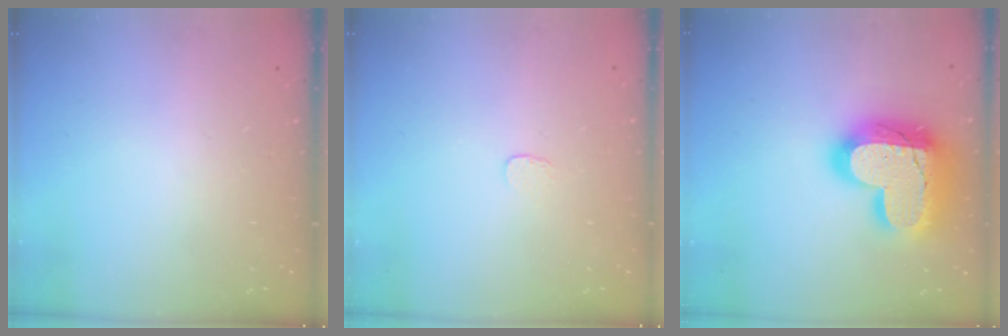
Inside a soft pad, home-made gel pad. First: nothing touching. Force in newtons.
{"total": 2.6, "press": 2.6, "slide": 0.2}
{"total": 27.3, "press": 27.2, "slide": 2.0}